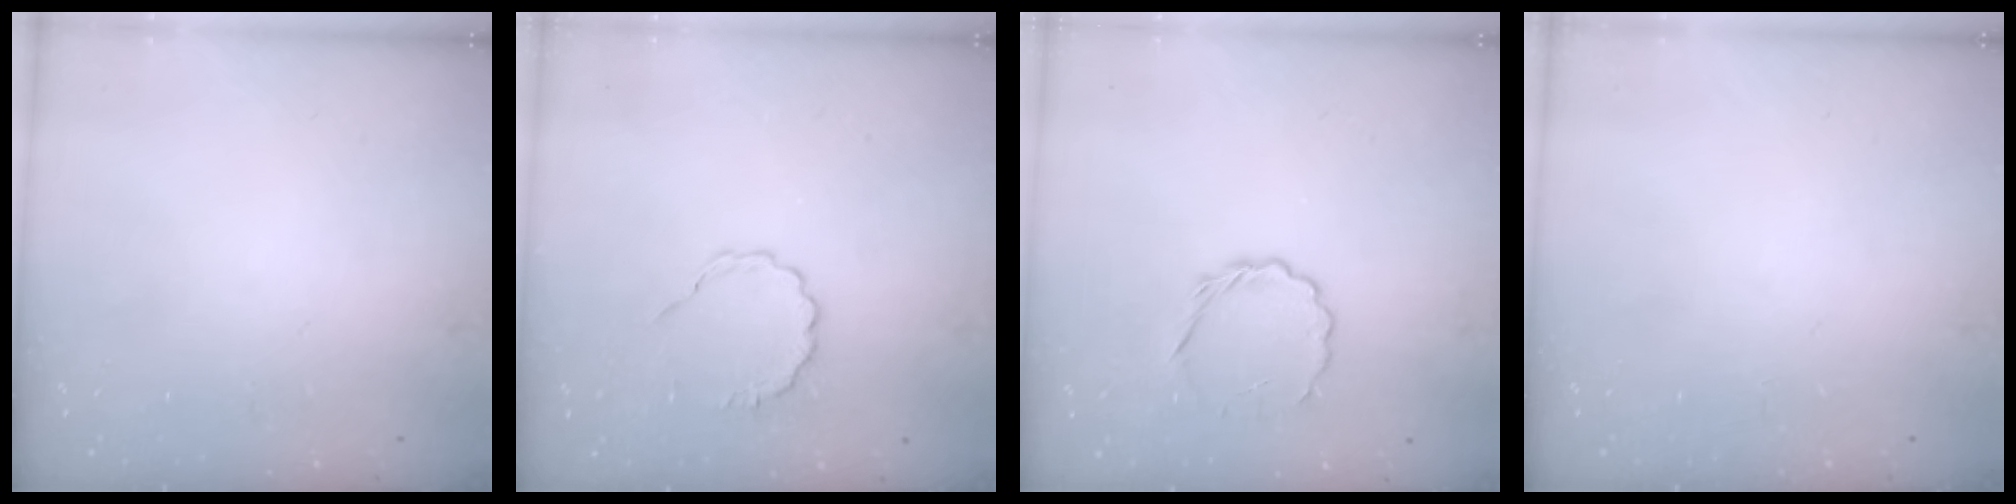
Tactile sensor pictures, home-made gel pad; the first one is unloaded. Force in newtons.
{"total": 5.1, "press": 4.8, "slide": 1.6}
{"total": 4.9, "press": 4.8, "slide": 1.1}
{"total": 0.0}